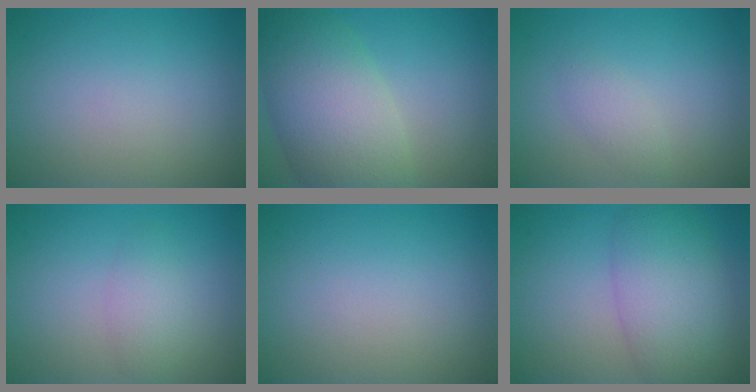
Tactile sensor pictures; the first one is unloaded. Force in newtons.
{"total": 8.6, "press": 8.6, "slide": 0.4}
{"total": 1.3, "press": 1.3, "slide": 0.0}
{"total": 2.1, "press": 2.1, "slide": 0.0}
{"total": 0.0}
{"total": 7.1, "press": 7.1, "slide": 0.2}